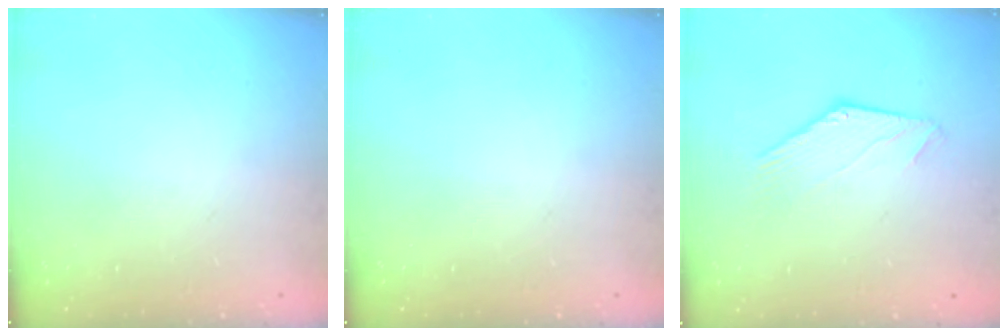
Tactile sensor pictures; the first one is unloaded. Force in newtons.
{"total": 0.0}
{"total": 0.0}